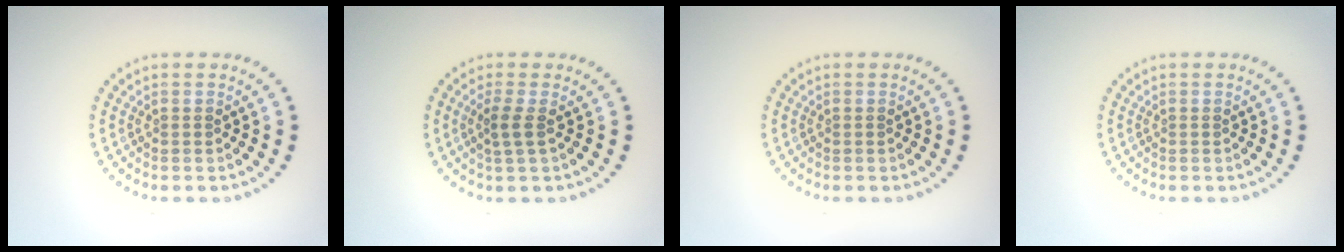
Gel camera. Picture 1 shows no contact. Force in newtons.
{"total": 1.6, "press": 1.3, "slide": 1.0}
{"total": 0.0}
{"total": 0.0}